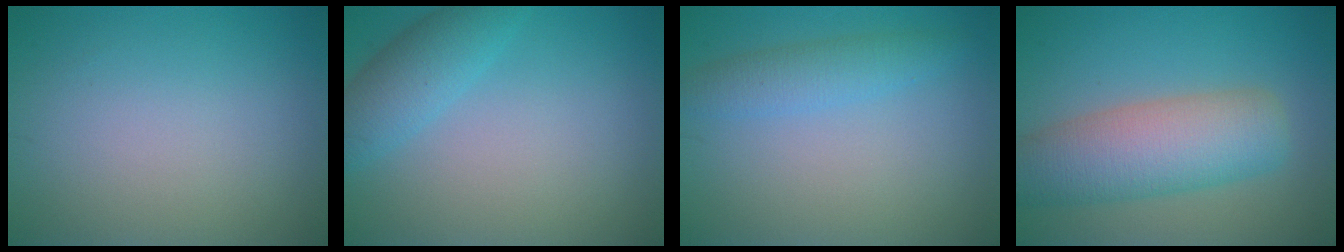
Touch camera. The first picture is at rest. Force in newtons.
{"total": 3.5, "press": 3.5, "slide": 0.2}
{"total": 2.6, "press": 2.6, "slide": 0.0}
{"total": 7.3, "press": 7.3, "slide": 0.6}